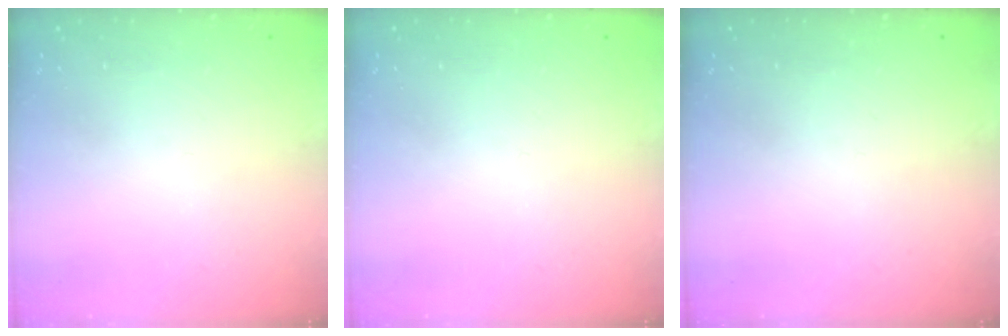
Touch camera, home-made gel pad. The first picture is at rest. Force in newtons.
{"total": 0.0}
{"total": 0.0}